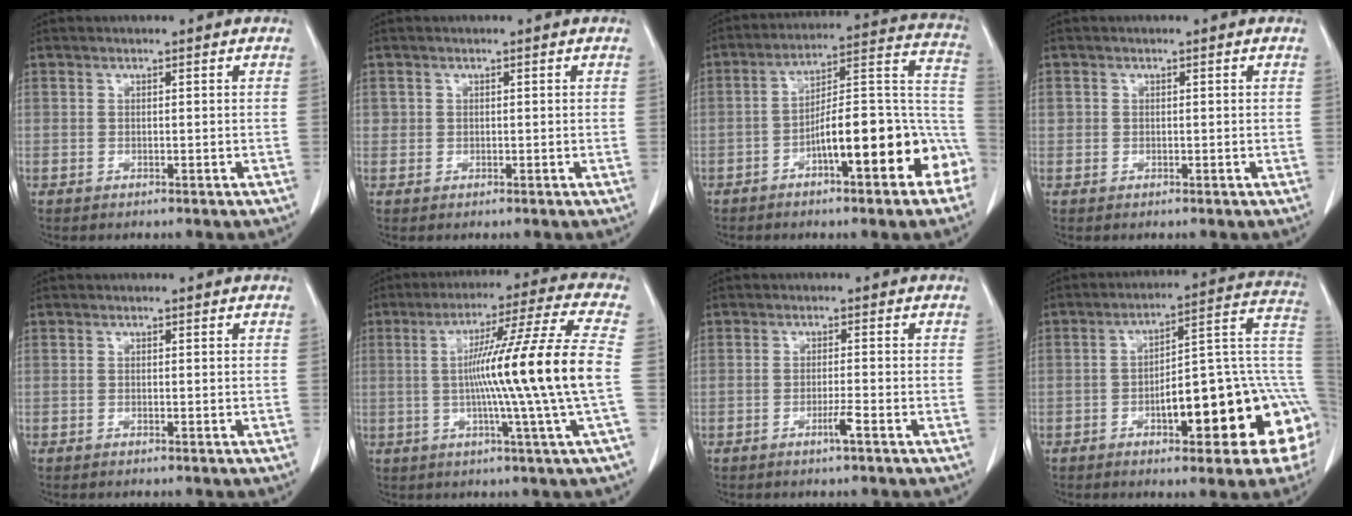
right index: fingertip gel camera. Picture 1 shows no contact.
{"total": 0.8, "force": [0.2, 0.8, 0.1], "torque": [0.011, 0.005, 0.001]}
{"total": 17.1, "force": [-7.2, 3.9, 15.0], "torque": [-0.182, 0.047, -0.098]}
{"total": 0.8, "force": [0.1, 0.8, 0.1], "torque": [0.007, 0.008, 0.001]}
{"total": 0.0}
{"total": 16.2, "force": [-0.8, -3.0, 15.9], "torque": [-0.255, -0.005, -0.021]}
{"total": 2.2, "force": [-1.2, -0.3, 1.8], "torque": [-0.032, -0.002, -0.024]}
{"total": 19.9, "force": [-4.7, 5.2, 18.6], "torque": [-0.169, 0.037, -0.055]}